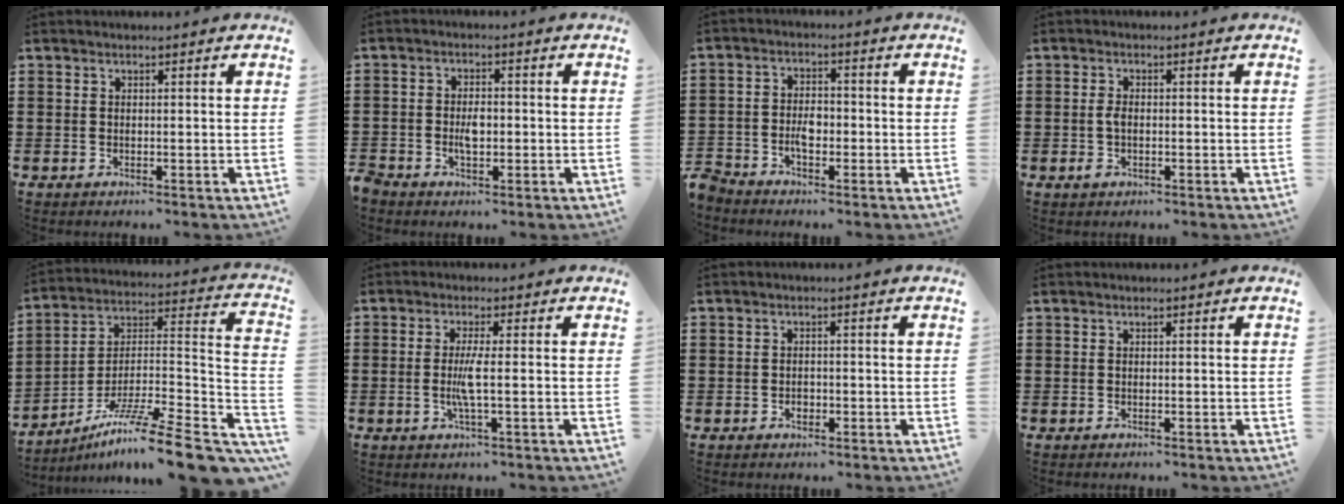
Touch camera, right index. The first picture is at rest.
{"total": 3.1, "force": [-0.8, 2.0, 2.3], "torque": [-0.046, 0.003, -0.016]}
{"total": 3.9, "force": [-2.0, 2.3, 2.5], "torque": [-0.061, 0.003, -0.044]}
{"total": 2.2, "force": [-0.5, 1.2, 1.8], "torque": [-0.042, -0.001, -0.011]}
{"total": 13.2, "force": [-9.7, 0.9, 8.9], "torque": [-0.136, 0.012, -0.174]}
{"total": 3.7, "force": [-0.4, 0.0, 3.7], "torque": [-0.081, -0.012, -0.015]}
{"total": 1.3, "force": [-0.5, 0.9, 0.8], "torque": [-0.017, 0.000, -0.011]}
{"total": 0.0}